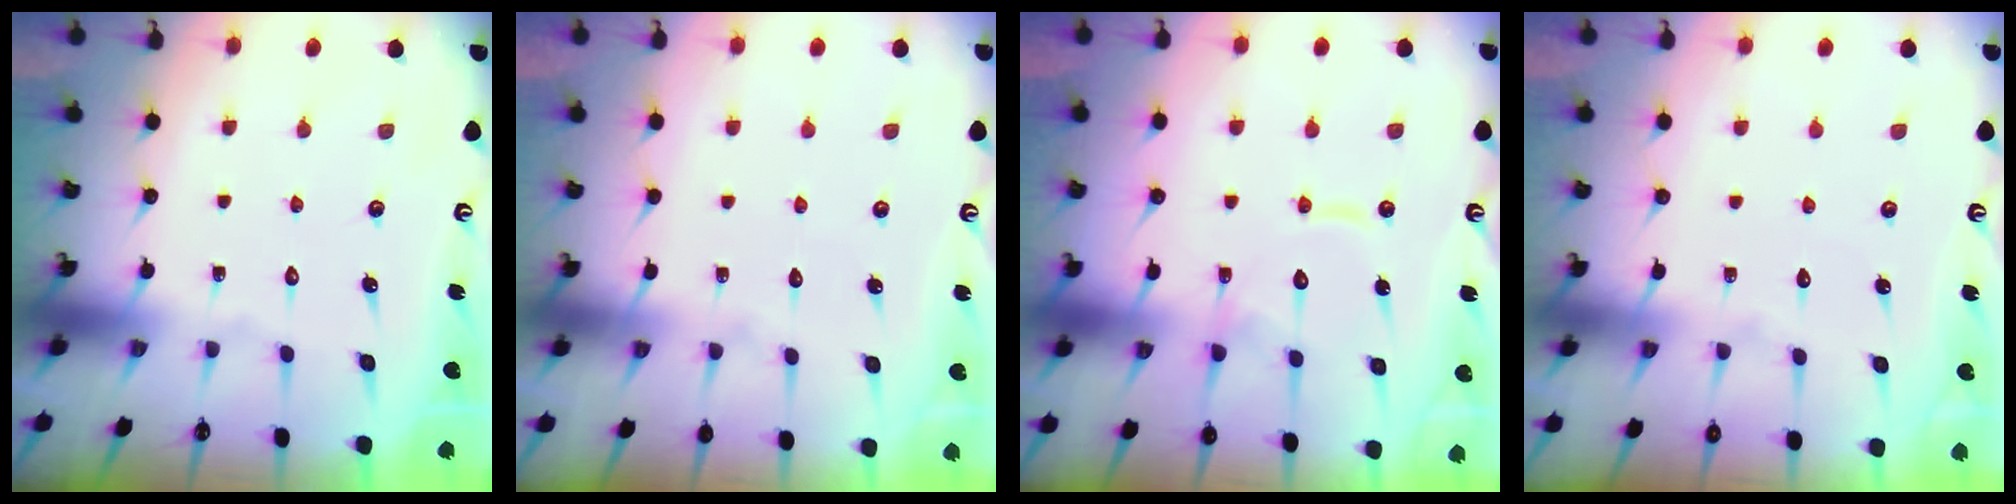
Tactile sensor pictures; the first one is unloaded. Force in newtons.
{"total": 3.1, "press": 3.1, "slide": 0.3}
{"total": 12.0, "press": 11.9, "slide": 1.3}
{"total": 2.8, "press": 2.8, "slide": 0.4}